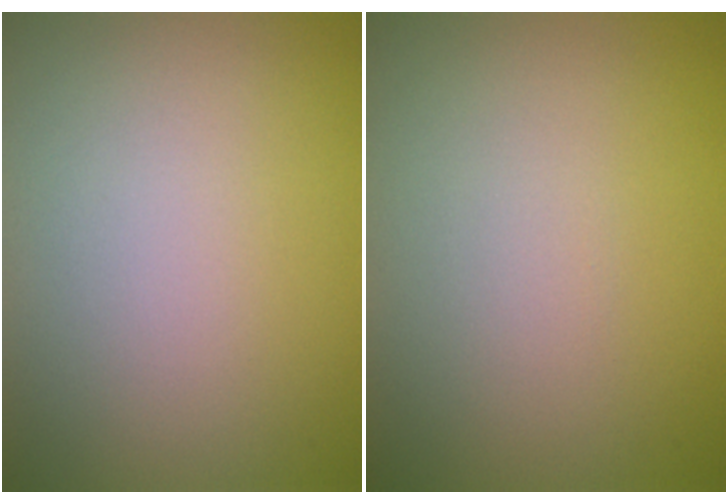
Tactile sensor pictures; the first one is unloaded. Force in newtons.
{"total": 0.0}